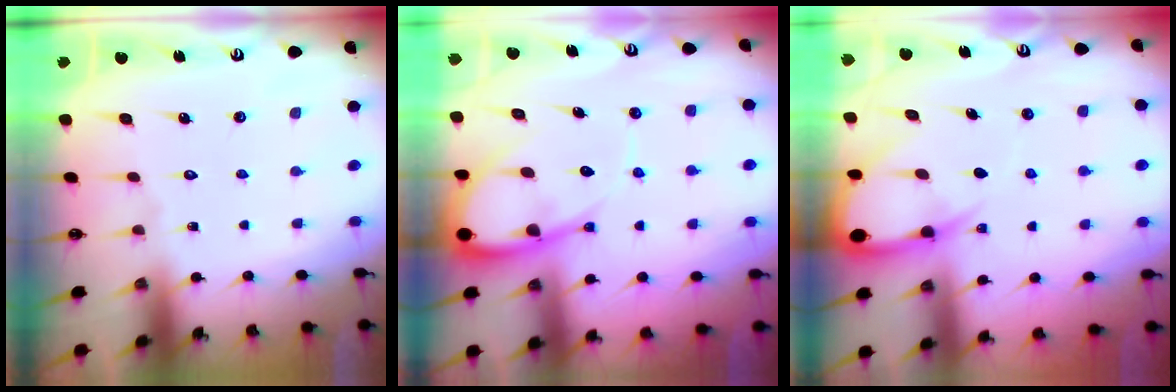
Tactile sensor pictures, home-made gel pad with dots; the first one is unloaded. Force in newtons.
{"total": 10.7, "press": 10.7, "slide": 1.1}
{"total": 7.8, "press": 7.7, "slide": 0.9}